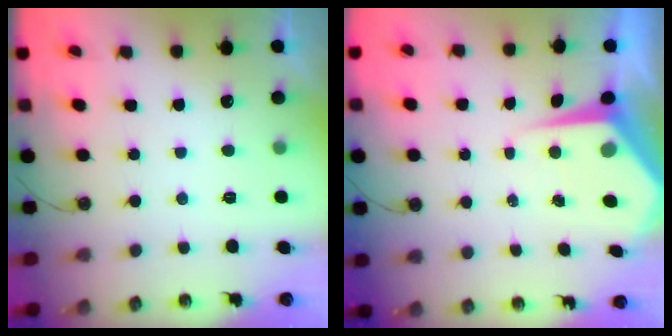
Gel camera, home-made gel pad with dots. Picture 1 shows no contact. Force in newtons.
{"total": 6.9, "press": 6.9, "slide": 0.7}